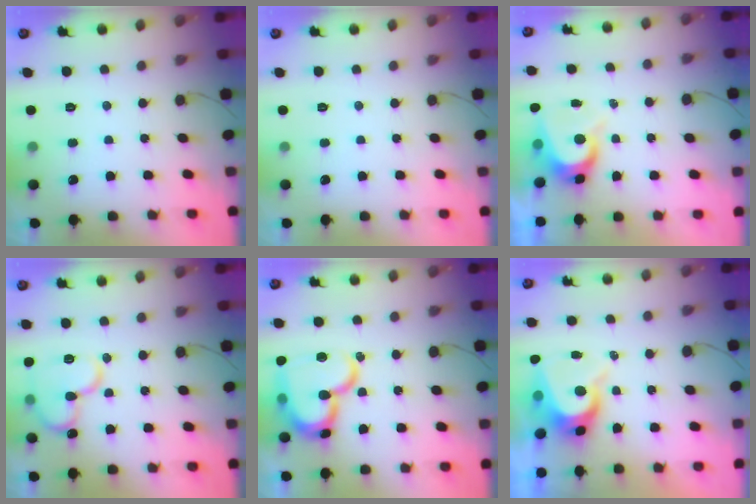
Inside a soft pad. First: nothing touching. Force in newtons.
{"total": 0.0}
{"total": 7.5, "press": 7.5, "slide": 0.7}
{"total": 14.8, "press": 14.7, "slide": 1.8}
{"total": 22.7, "press": 22.6, "slide": 2.0}
{"total": 8.6, "press": 8.5, "slide": 1.0}